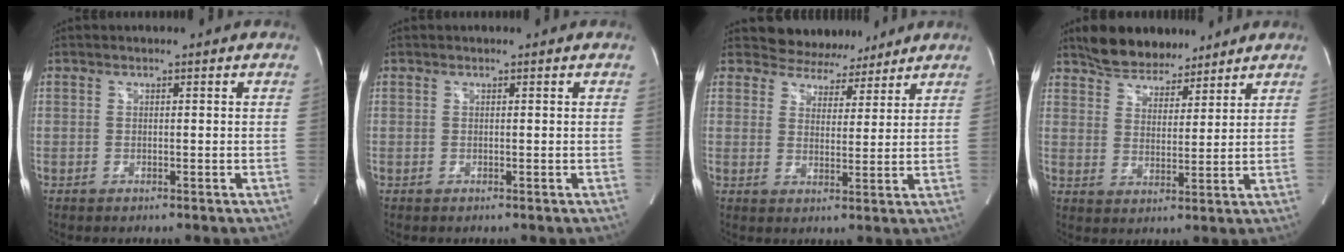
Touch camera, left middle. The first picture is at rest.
{"total": 0.0}
{"total": 6.8, "force": [6.1, 2.9, 0.1], "torque": [0.001, 0.003, 0.085]}
{"total": 9.0, "force": [7.7, 3.3, 3.2], "torque": [-0.051, 0.009, 0.137]}